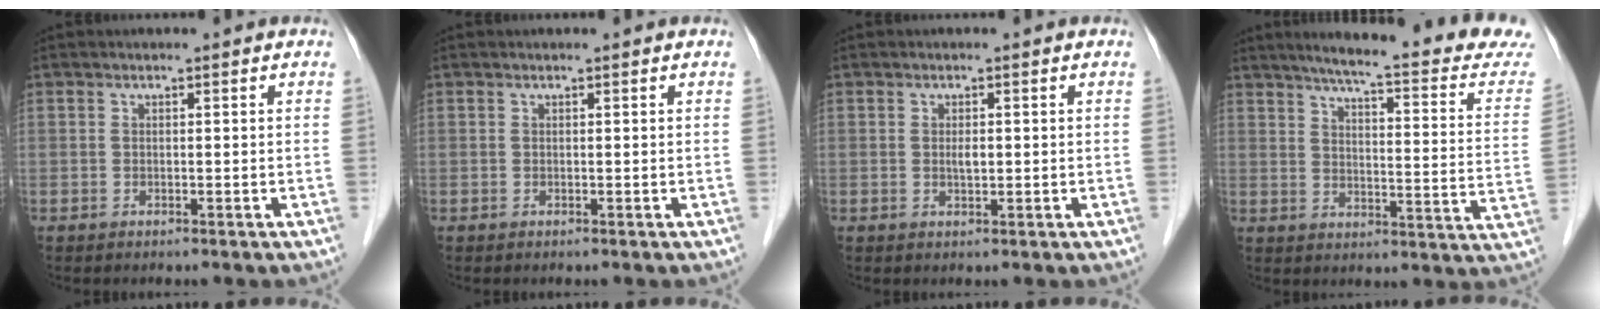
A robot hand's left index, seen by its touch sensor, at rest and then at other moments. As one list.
[{"total": 0.0}, {"total": 1.3, "force": [0.1, 0.5, 1.2], "torque": [-0.021, -0.001, 0.003]}, {"total": 21.7, "force": [19.4, 0.5, 9.7], "torque": [-0.127, -0.065, 0.230]}]